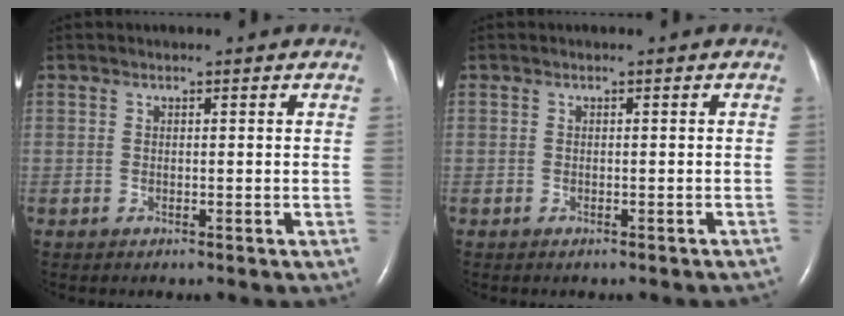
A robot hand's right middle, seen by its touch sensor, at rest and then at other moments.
{"total": 2.6, "force": [-2.2, 0.6, 1.1], "torque": [-0.007, -0.005, -0.025]}